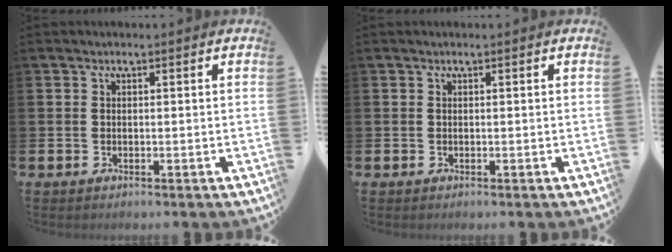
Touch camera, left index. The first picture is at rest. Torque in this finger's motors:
{"motor_torque": [0.14, 0.00, -0.02, -0.01]}